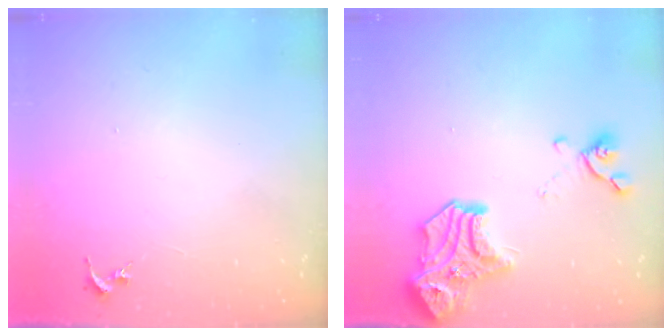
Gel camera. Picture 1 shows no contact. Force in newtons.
{"total": 19.1, "press": 19.1, "slide": 0.7}